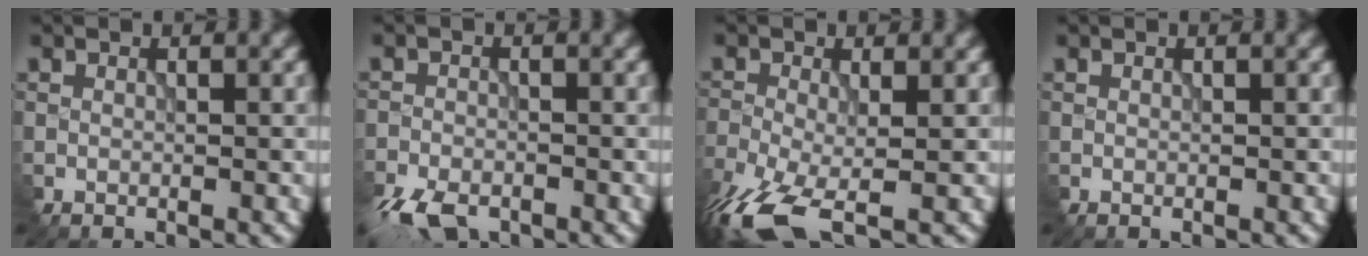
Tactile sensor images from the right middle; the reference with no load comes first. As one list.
[{"total": 4.7, "force": [-3.7, 1.9, 2.3], "torque": [-0.046, -0.016, -0.077]}, {"total": 7.6, "force": [-4.7, 2.7, 5.3], "torque": [-0.127, -0.027, -0.095]}, {"total": 0.0}]